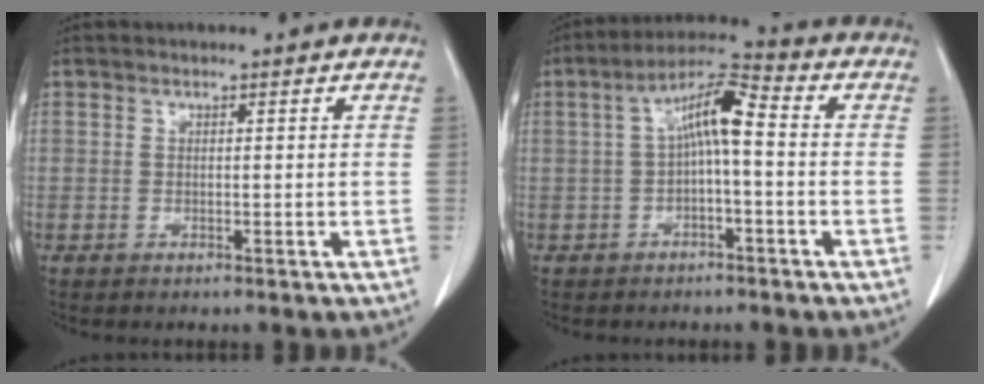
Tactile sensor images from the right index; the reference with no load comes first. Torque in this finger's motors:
{"motor_torque": [0.61, -0.19, 0.31, 0.13]}